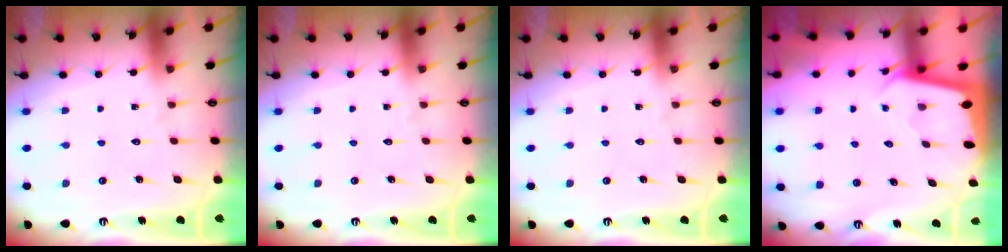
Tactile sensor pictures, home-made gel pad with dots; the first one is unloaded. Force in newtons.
{"total": 0.0}
{"total": 0.0}
{"total": 1.9, "press": 1.9, "slide": 0.1}